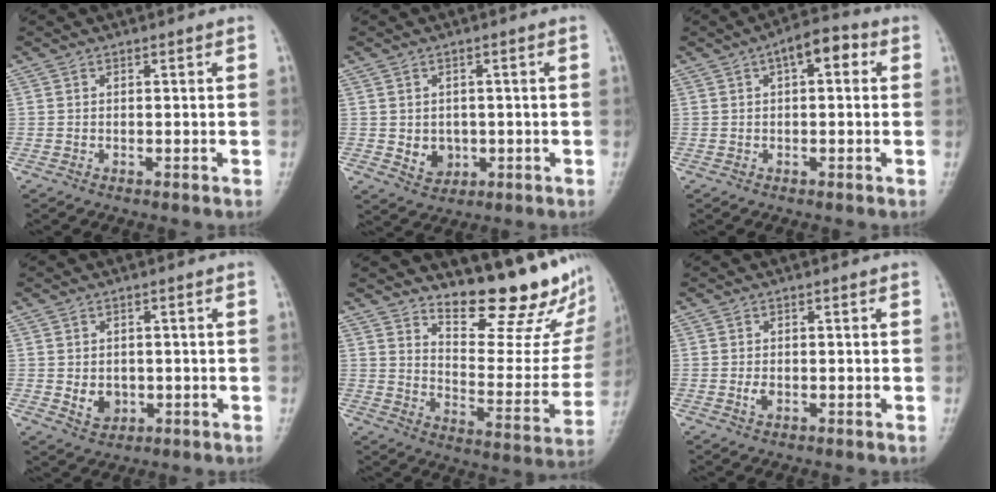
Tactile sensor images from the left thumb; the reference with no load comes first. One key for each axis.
{"total": 4.3, "fx": -0.5, "fy": 3.6, "fz": 2.3, "tx": -0.017, "ty": 0.000, "tz": 0.003}
{"total": 6.6, "fx": 2.1, "fy": 3.1, "fz": 5.5, "tx": -0.064, "ty": 0.019, "tz": 0.020}
{"total": 3.9, "fx": -0.4, "fy": 3.1, "fz": 2.3, "tx": -0.022, "ty": -0.002, "tz": 0.003}
{"total": 19.0, "fx": 14.5, "fy": 5.7, "fz": 10.8, "tx": -0.107, "ty": -0.116, "tz": 0.205}
{"total": 1.4, "fx": -0.3, "fy": 0.9, "fz": 1.1, "tx": -0.021, "ty": -0.001, "tz": -0.007}